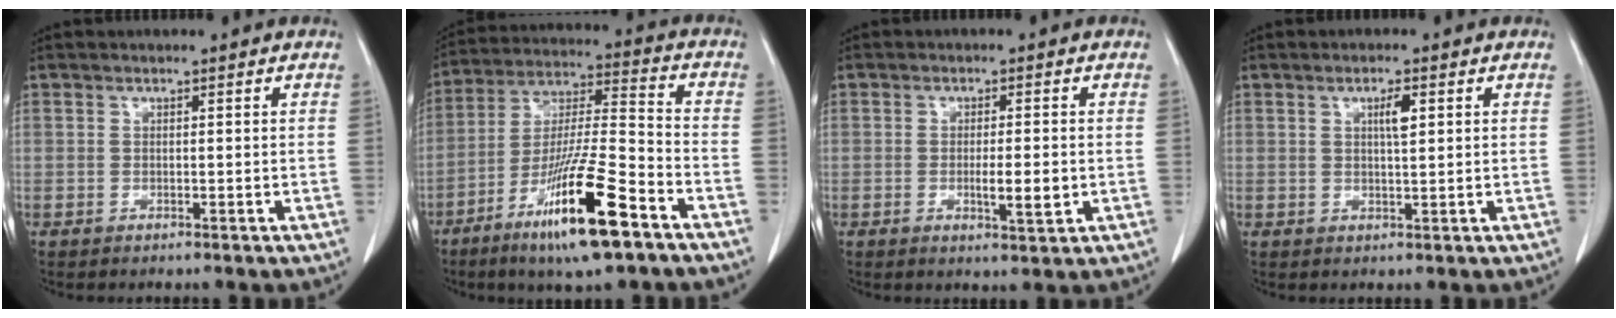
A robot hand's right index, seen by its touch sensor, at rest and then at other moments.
{"total": 17.3, "force": [-9.7, 1.4, 14.2], "torque": [-0.282, -0.034, -0.173]}
{"total": 4.1, "force": [-0.7, 0.6, 4.0], "torque": [-0.067, -0.005, -0.008]}
{"total": 2.6, "force": [0.9, 0.4, 2.4], "torque": [-0.041, -0.001, 0.014]}